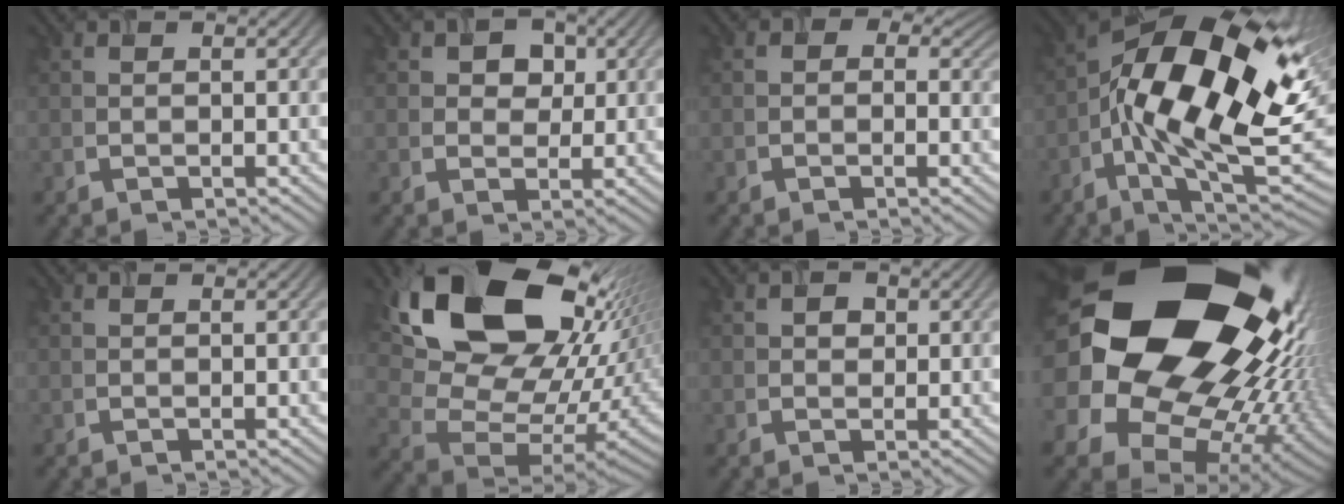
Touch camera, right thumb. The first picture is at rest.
{"total": 3.2, "force": [0.9, 2.6, 1.6], "torque": [-0.023, 0.002, 0.006]}
{"total": 2.4, "force": [0.2, 2.0, 1.4], "torque": [-0.029, 0.005, -0.011]}
{"total": 18.9, "force": [-0.4, 8.7, 16.7], "torque": [-0.289, 0.001, -0.013]}
{"total": 0.0}
{"total": 20.2, "force": [9.6, 12.9, 12.3], "torque": [-0.265, 0.014, 0.197]}
{"total": 1.2, "force": [0.2, 1.1, 0.5], "torque": [-0.008, 0.000, 0.000]}
{"total": 26.1, "force": [7.7, 20.6, 14.1], "torque": [-0.318, -0.028, 0.149]}